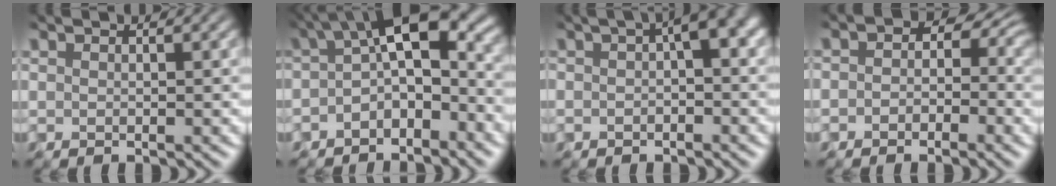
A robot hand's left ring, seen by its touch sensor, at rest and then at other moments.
{"total": 6.8, "force": [-1.2, 2.9, 6.0], "torque": [-0.099, 0.024, -0.039]}
{"total": 3.5, "force": [0.2, 1.1, 3.3], "torque": [-0.043, 0.013, -0.003]}
{"total": 3.9, "force": [-0.4, 3.1, 2.3], "torque": [-0.002, 0.014, -0.027]}